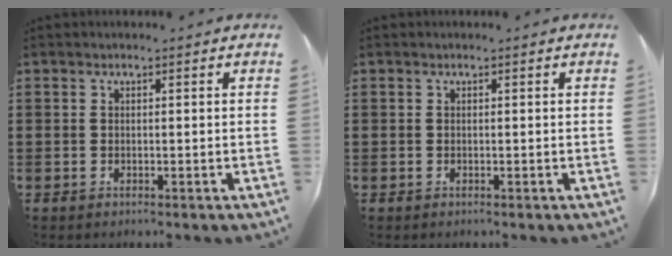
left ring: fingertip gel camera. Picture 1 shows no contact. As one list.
[{"total": 0.0}]